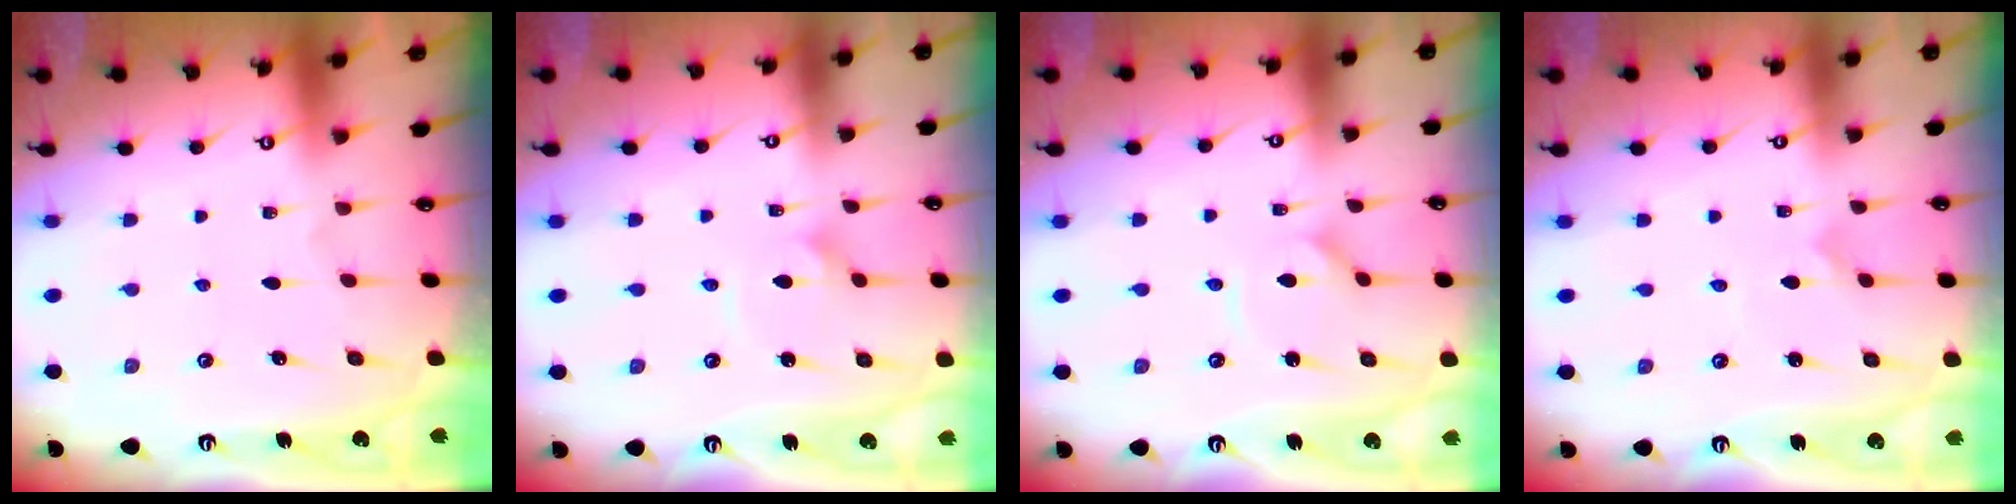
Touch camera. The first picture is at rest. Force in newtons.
{"total": 1.6, "press": 1.6, "slide": 0.0}
{"total": 1.8, "press": 1.8, "slide": 0.3}
{"total": 0.0}